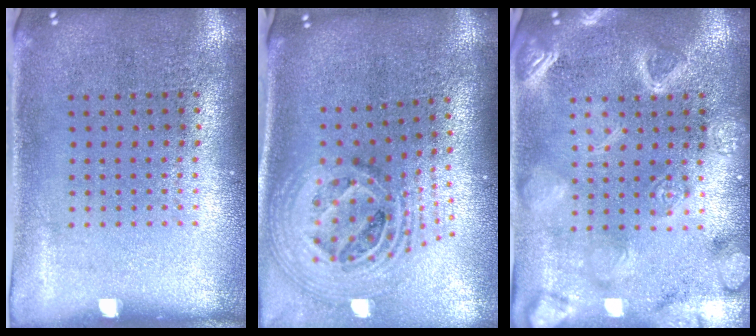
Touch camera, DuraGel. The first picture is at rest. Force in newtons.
{"total": 2.7, "press": 1.9, "slide": 1.9}
{"total": 3.0, "press": 3.0, "slide": 0.2}